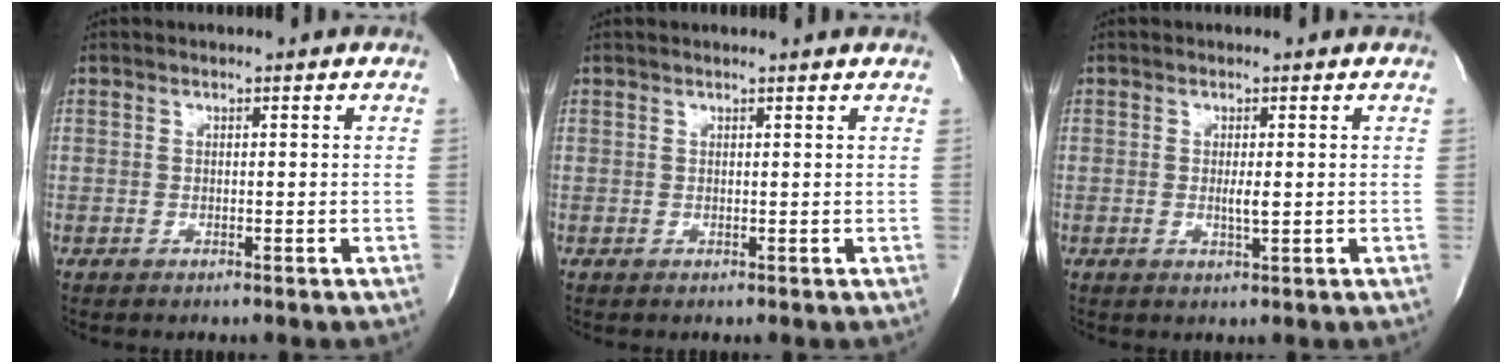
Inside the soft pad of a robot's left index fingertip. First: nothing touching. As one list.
[{"total": 2.9, "force": [2.7, -0.1, 1.0], "torque": [-0.017, 0.015, 0.028]}, {"total": 1.7, "force": [0.0, 0.1, 1.6], "torque": [-0.033, -0.004, 0.001]}]